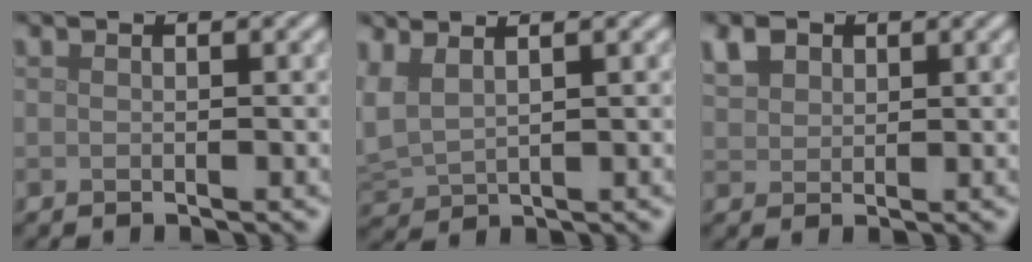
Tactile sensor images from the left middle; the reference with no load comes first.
{"total": 2.8, "force": [1.7, 1.0, 1.9], "torque": [-0.058, 0.011, 0.039]}
{"total": 2.5, "force": [1.4, 1.8, 1.0], "torque": [-0.029, 0.006, 0.026]}